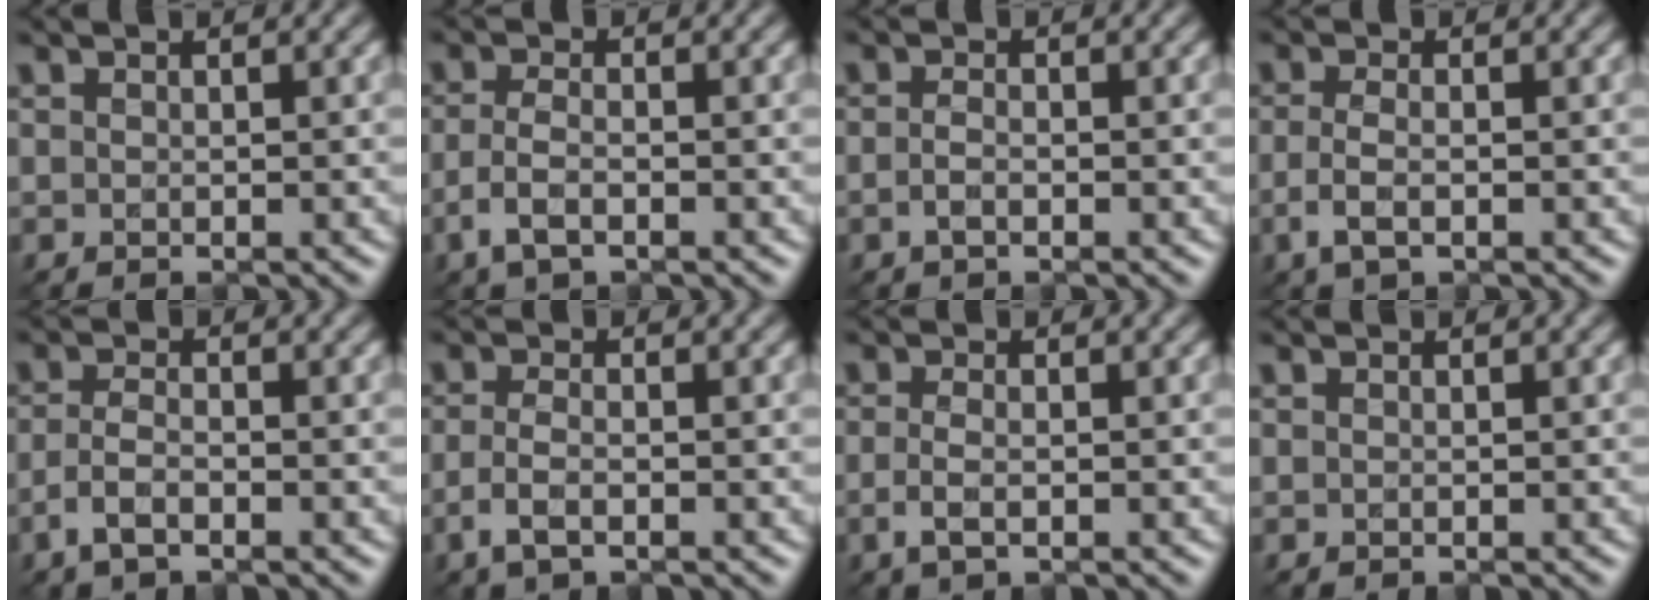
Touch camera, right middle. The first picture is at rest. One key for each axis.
{"total": 2.9, "fx": -1.3, "fy": 1.2, "fz": 2.3, "tx": -0.052, "ty": -0.001, "tz": -0.031}
{"total": 1.3, "fx": -0.5, "fy": 0.5, "fz": 1.1, "tx": -0.025, "ty": -0.001, "tz": -0.012}
{"total": 2.5, "fx": -0.8, "fy": 1.1, "fz": 2.2, "tx": -0.052, "ty": -0.005, "tz": -0.019}
{"total": 2.4, "fx": -1.3, "fy": 1.0, "fz": 1.8, "tx": -0.042, "ty": 0.001, "tz": -0.032}
{"total": 2.5, "fx": -1.1, "fy": 1.0, "fz": 2.0, "tx": -0.048, "ty": -0.003, "tz": -0.025}
{"total": 2.0, "fx": -0.6, "fy": 0.8, "fz": 1.7, "tx": -0.040, "ty": -0.006, "tz": -0.015}
{"total": 0.0}